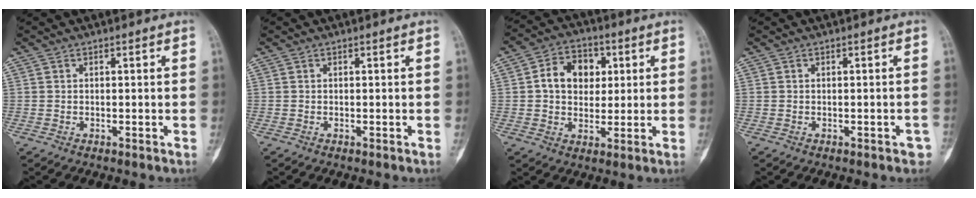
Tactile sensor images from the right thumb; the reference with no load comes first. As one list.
[{"total": 0.0}, {"total": 9.8, "force": [1.9, 7.5, 6.0], "torque": [-0.061, 0.007, 0.026]}, {"total": 1.5, "force": [-0.9, 0.7, 1.1], "torque": [-0.006, 0.010, -0.008]}]